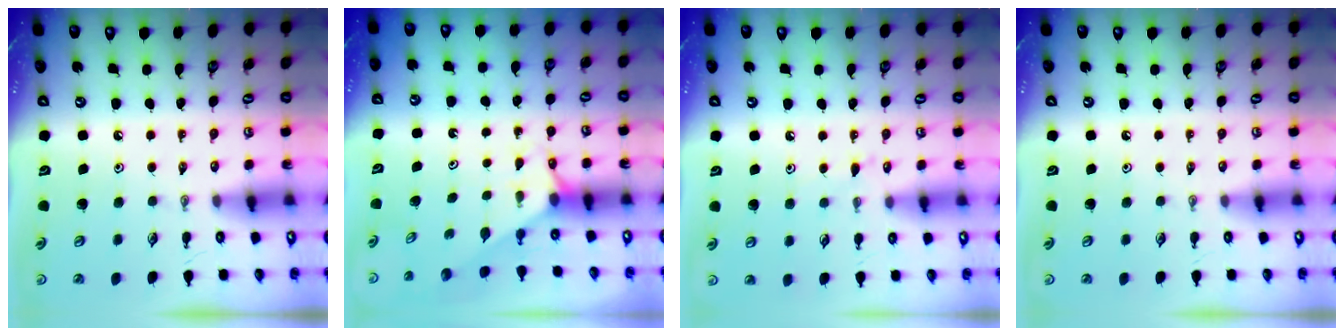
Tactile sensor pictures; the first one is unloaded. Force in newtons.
{"total": 3.0, "press": 3.0, "slide": 0.2}
{"total": 4.8, "press": 4.7, "slide": 0.6}
{"total": 0.0}